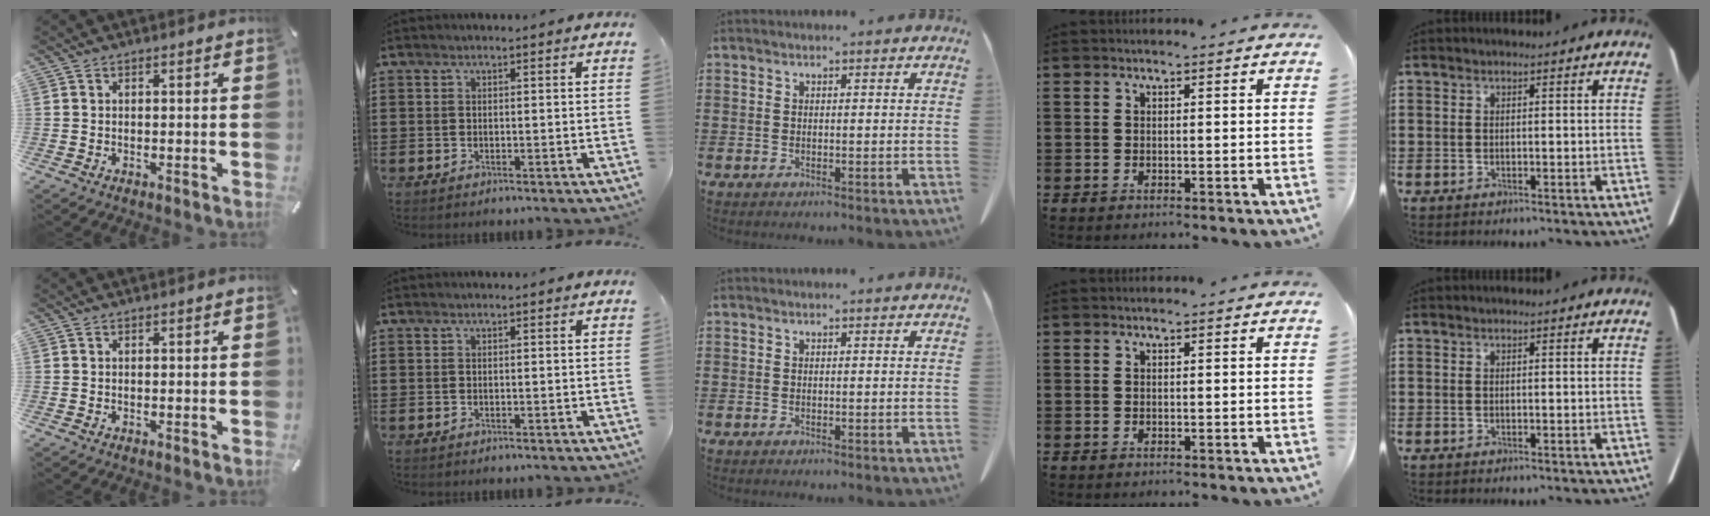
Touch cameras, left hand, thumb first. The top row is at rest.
{}